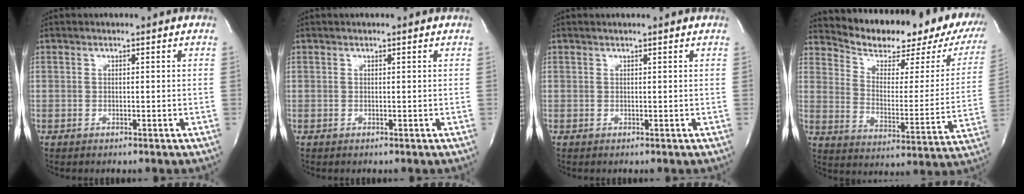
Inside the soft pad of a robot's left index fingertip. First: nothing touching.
{"total": 0.7, "force": [0.7, 0.0, 0.3], "torque": [-0.007, 0.011, 0.009]}
{"total": 1.2, "force": [1.1, -0.2, 0.4], "torque": [-0.012, 0.005, 0.014]}
{"total": 21.2, "force": [18.0, 5.9, 9.4], "torque": [-0.130, -0.040, 0.230]}